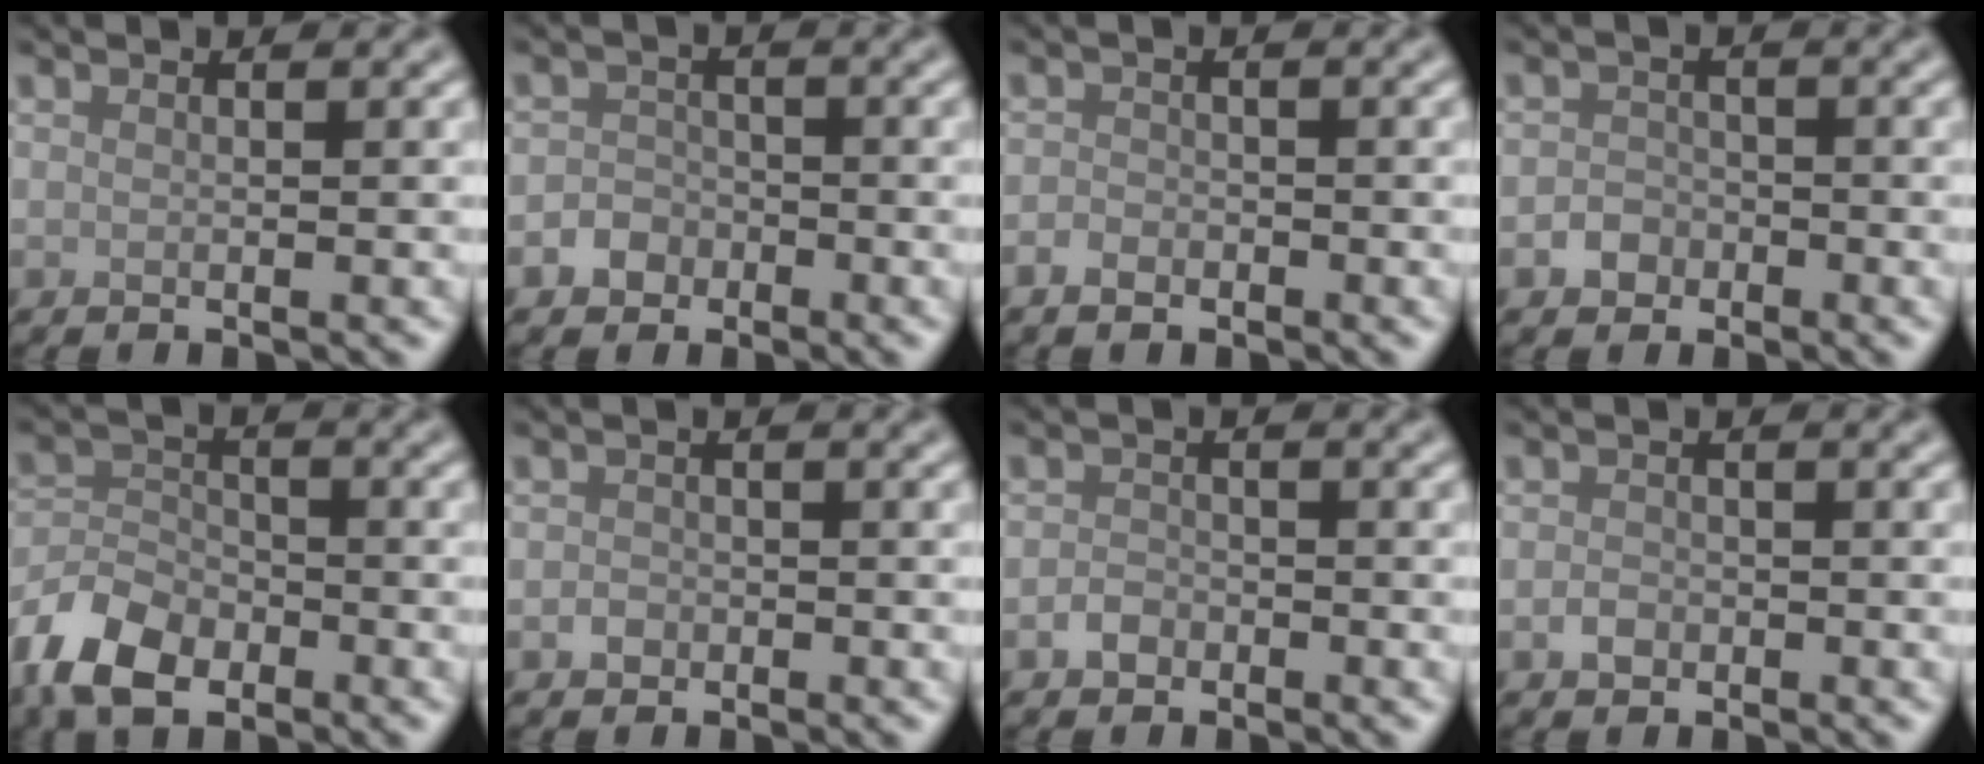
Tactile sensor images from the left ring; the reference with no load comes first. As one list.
[{"total": 1.9, "force": [-1.0, 1.6, 0.4], "torque": [0.002, 0.005, -0.021]}, {"total": 1.5, "force": [-0.9, 1.0, 0.6], "torque": [-0.009, 0.001, -0.021]}, {"total": 1.7, "force": [-0.8, 1.4, 0.4], "torque": [0.001, 0.004, -0.018]}, {"total": 6.8, "force": [-4.4, 3.9, 3.4], "torque": [-0.072, -0.004, -0.097]}, {"total": 1.0, "force": [-0.5, 0.8, 0.2], "torque": [-0.002, -0.001, -0.010]}, {"total": 1.4, "force": [-0.8, 1.1, 0.4], "torque": [-0.004, 0.003, -0.018]}, {"total": 1.2, "force": [-0.5, 0.9, 0.5], "torque": [-0.007, 0.000, -0.012]}]